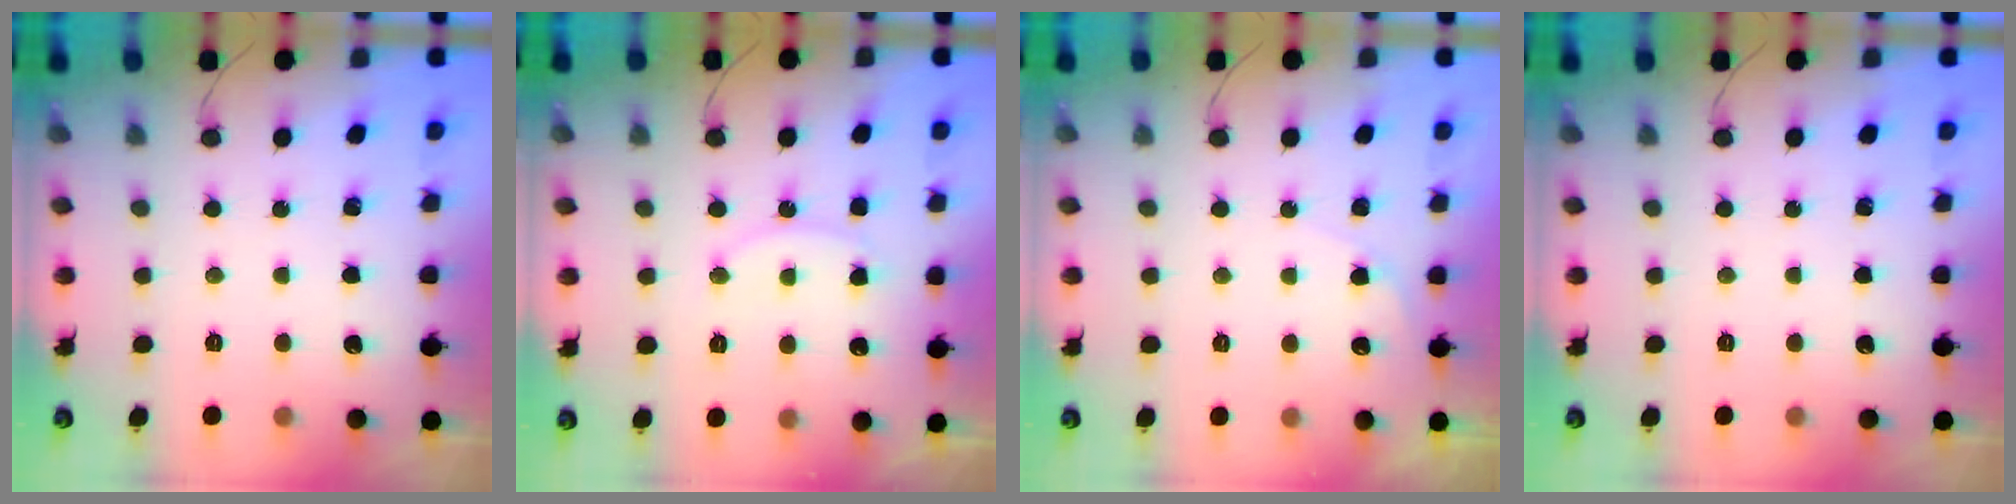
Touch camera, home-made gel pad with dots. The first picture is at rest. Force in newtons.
{"total": 8.4, "press": 8.4, "slide": 0.6}
{"total": 3.4, "press": 3.4, "slide": 0.1}
{"total": 0.0}